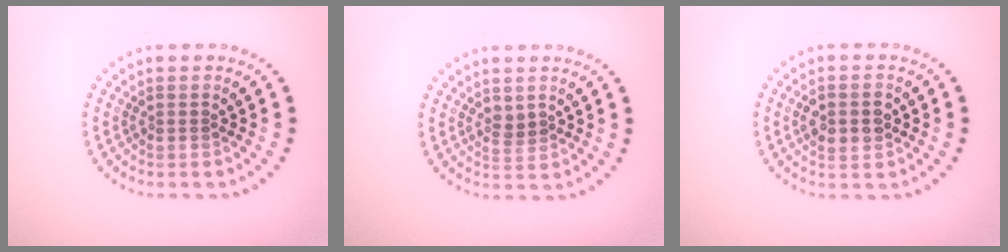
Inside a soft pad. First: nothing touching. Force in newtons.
{"total": 1.1, "press": 1.1, "slide": 0.4}
{"total": 3.0, "press": 3.0, "slide": 0.1}